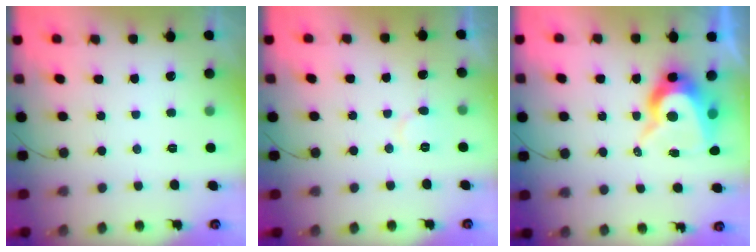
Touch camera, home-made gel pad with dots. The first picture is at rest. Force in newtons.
{"total": 5.3, "press": 5.3, "slide": 0.5}
{"total": 11.6, "press": 11.6, "slide": 0.9}